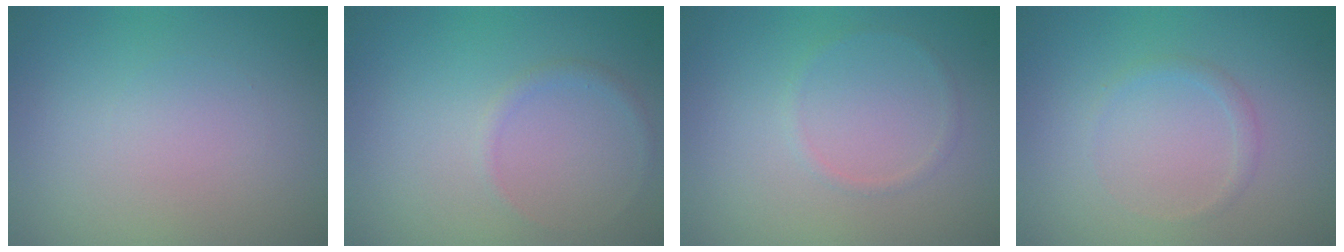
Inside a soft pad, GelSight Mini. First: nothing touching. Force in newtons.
{"total": 0.9, "press": 0.8, "slide": 0.1}
{"total": 0.7, "press": 0.7, "slide": 0.1}
{"total": 0.9, "press": 0.9, "slide": 0.0}